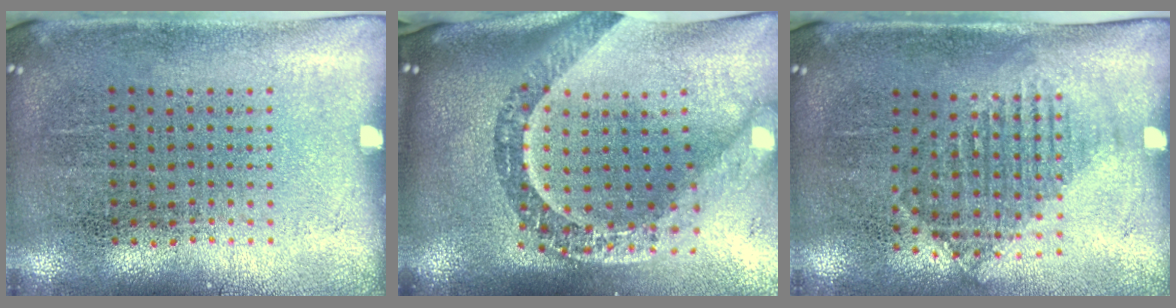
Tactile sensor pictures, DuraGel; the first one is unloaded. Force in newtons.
{"total": 3.3, "press": 2.4, "slide": 2.3}
{"total": 1.2, "press": 1.1, "slide": 0.5}